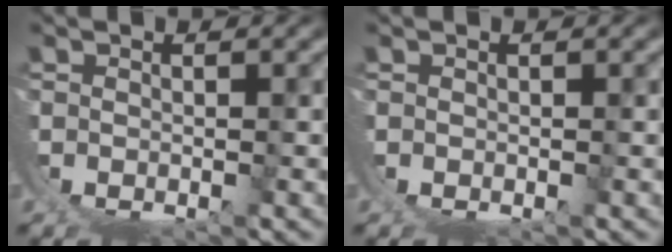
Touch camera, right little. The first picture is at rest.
{"total": 0.0}